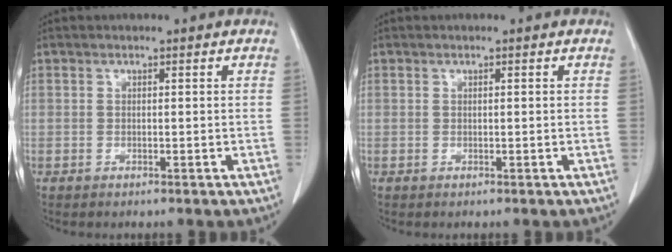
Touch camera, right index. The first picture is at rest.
{"total": 0.0}